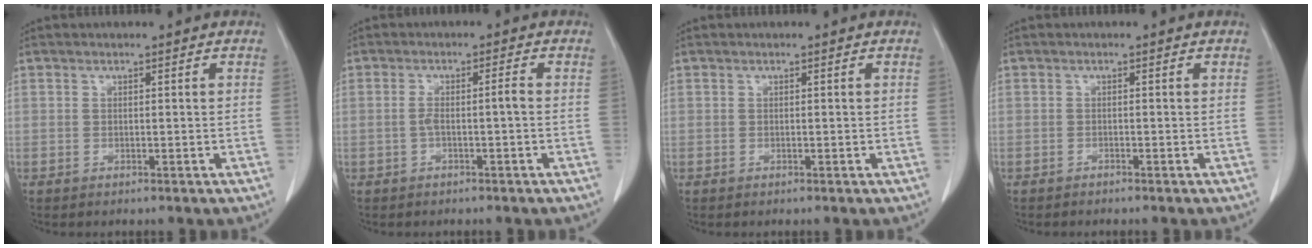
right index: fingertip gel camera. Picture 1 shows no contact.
{"total": 2.6, "force": [-0.6, 0.0, 2.5], "torque": [-0.049, 0.009, -0.007]}
{"total": 0.0}
{"total": 0.7, "force": [-0.7, 0.0, 0.1], "torque": [-0.002, 0.001, -0.009]}